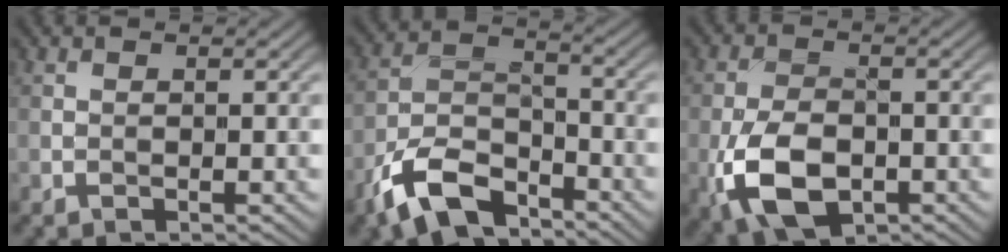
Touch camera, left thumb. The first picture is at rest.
{"total": 10.0, "force": [-6.8, 4.6, 5.8], "torque": [-0.116, -0.006, -0.146]}
{"total": 8.8, "force": [-3.3, 5.1, 6.4], "torque": [-0.147, -0.016, -0.070]}